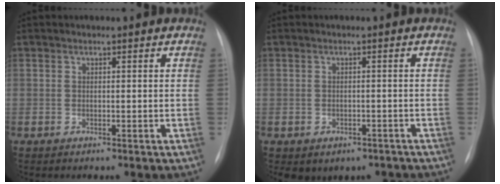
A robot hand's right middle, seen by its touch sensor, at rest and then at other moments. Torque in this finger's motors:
{"motor_torque": [0.94, -0.92, 0.17, 0.05]}